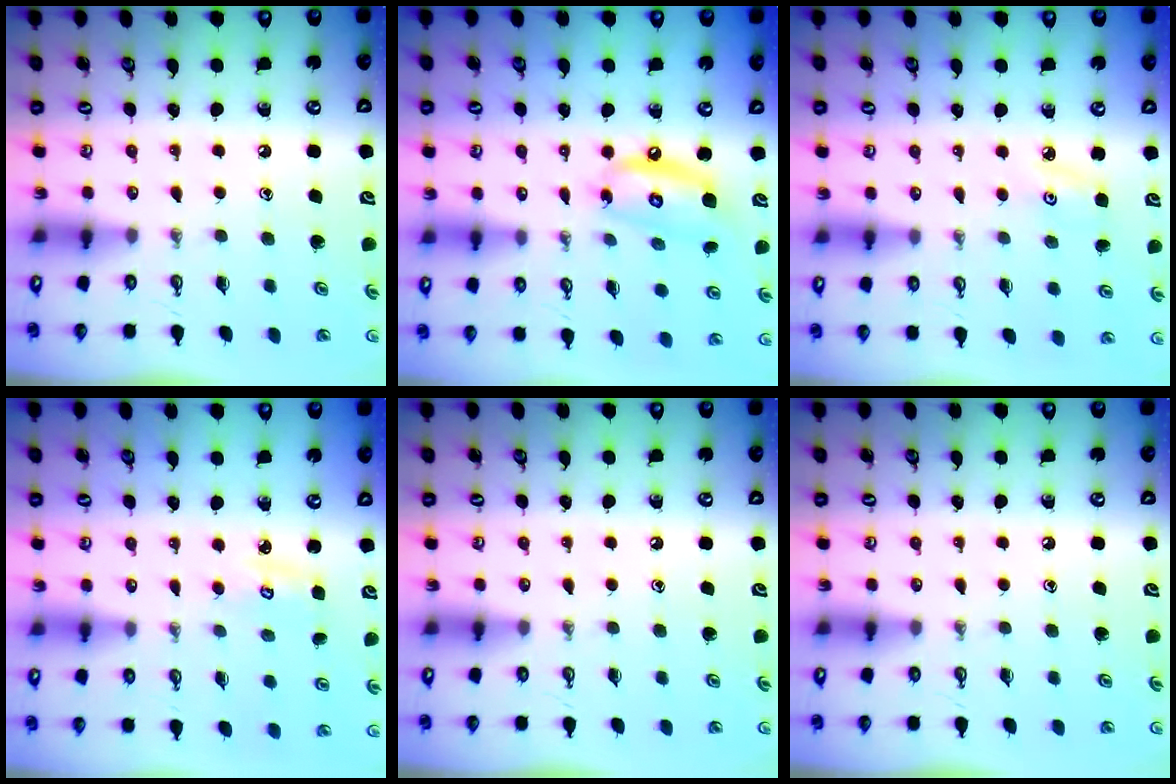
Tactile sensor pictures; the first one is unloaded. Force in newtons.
{"total": 11.7, "press": 11.6, "slide": 1.1}
{"total": 3.1, "press": 3.0, "slide": 0.4}
{"total": 2.5, "press": 2.5, "slide": 0.2}
{"total": 0.0}
{"total": 0.0}